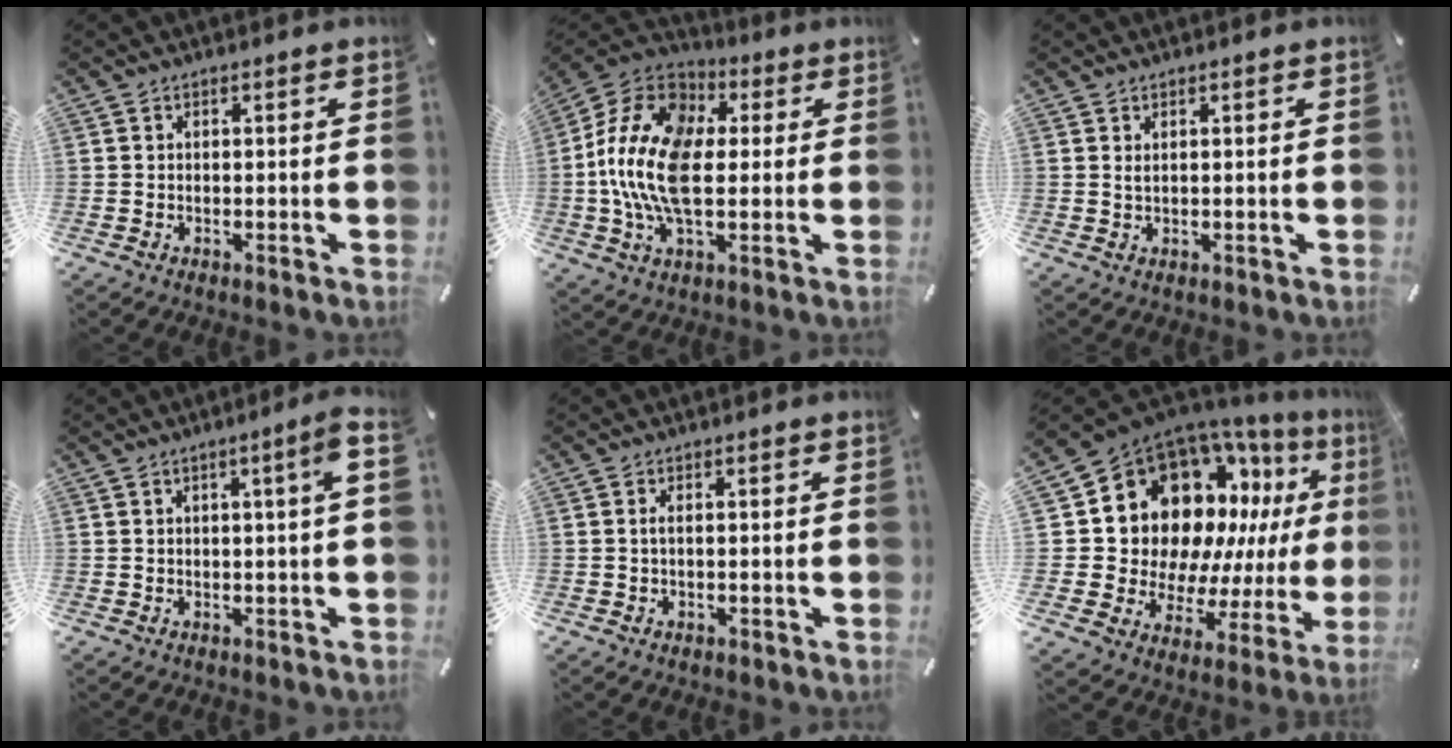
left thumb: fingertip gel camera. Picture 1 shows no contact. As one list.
[{"total": 17.0, "force": [-0.6, 10.6, 13.3], "torque": [-0.302, 0.006, -0.014]}, {"total": 1.2, "force": [0.5, 0.4, 1.0], "torque": [-0.021, -0.001, 0.009]}, {"total": 5.2, "force": [1.3, 0.4, 5.0], "torque": [-0.077, -0.006, 0.016]}, {"total": 1.5, "force": [0.0, 0.6, 1.4], "torque": [-0.025, -0.001, -0.001]}, {"total": 19.3, "force": [8.7, 14.1, 9.8], "torque": [-0.163, -0.094, 0.180]}]